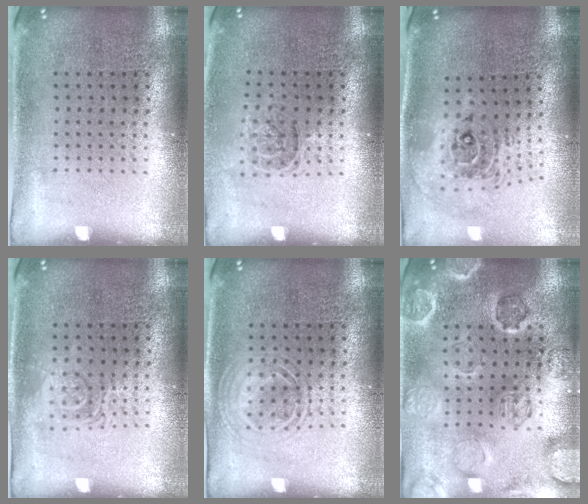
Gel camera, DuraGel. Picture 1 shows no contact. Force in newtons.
{"total": 1.1, "press": 1.0, "slide": 0.4}
{"total": 2.3, "press": 1.8, "slide": 1.5}
{"total": 1.3, "press": 1.2, "slide": 0.3}
{"total": 1.2, "press": 1.2, "slide": 0.1}
{"total": 2.1, "press": 2.1, "slide": 0.1}